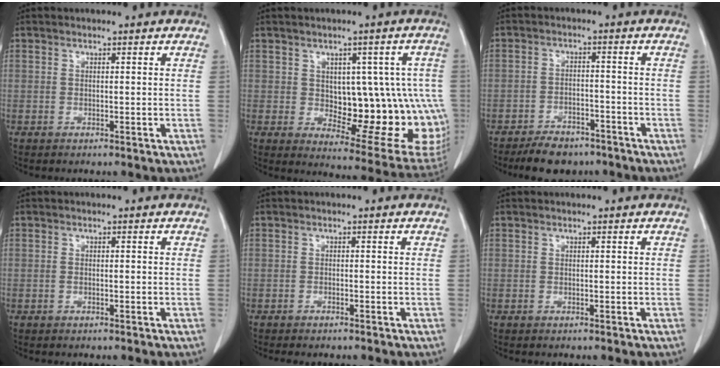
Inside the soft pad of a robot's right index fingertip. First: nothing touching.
{"total": 16.6, "force": [-0.3, 8.3, 14.4], "torque": [-0.138, 0.016, 0.023]}
{"total": 7.6, "force": [-6.3, 3.3, 2.8], "torque": [-0.041, -0.001, -0.094]}
{"total": 0.7, "force": [-0.1, 0.3, 0.6], "torque": [-0.015, 0.002, 0.001]}
{"total": 1.2, "force": [-1.1, 0.3, 0.5], "torque": [-0.009, -0.003, -0.011]}
{"total": 0.0}